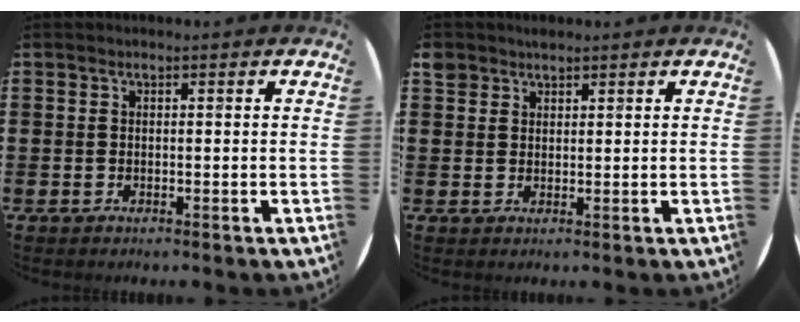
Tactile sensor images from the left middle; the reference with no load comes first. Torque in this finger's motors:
{"motor_torque": [0.35, -0.35, 0.01, 0.04]}